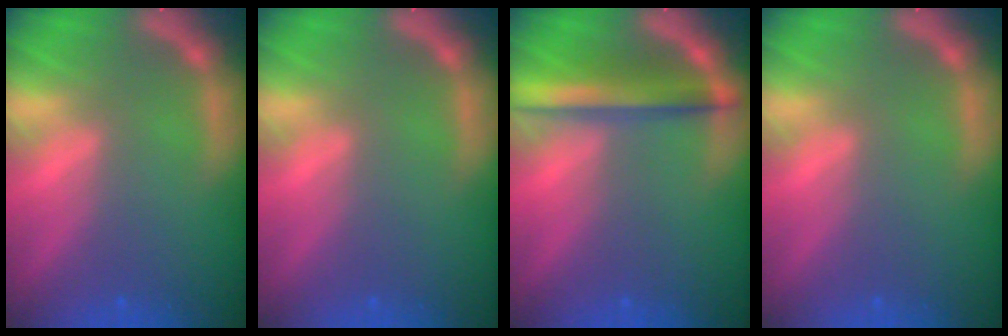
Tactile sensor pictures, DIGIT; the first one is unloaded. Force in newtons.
{"total": 0.0}
{"total": 5.0}
{"total": 0.0}